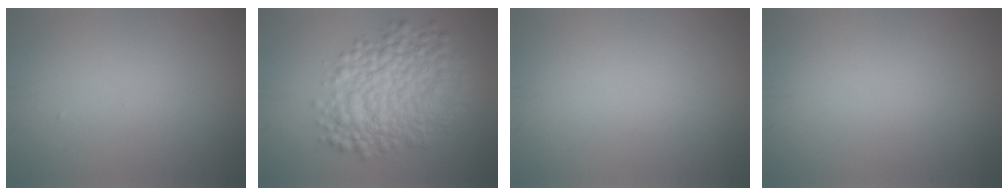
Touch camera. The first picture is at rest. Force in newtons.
{"total": 8.2, "press": 8.2, "slide": 0.1}
{"total": 0.0}
{"total": 0.0}